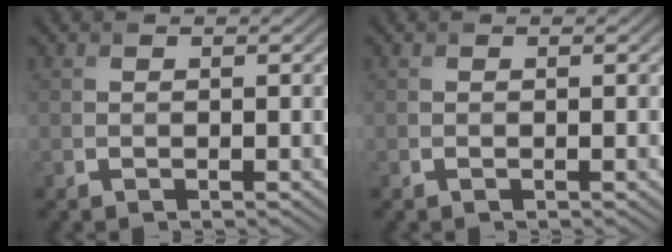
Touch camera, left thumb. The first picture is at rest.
{"total": 0.0}